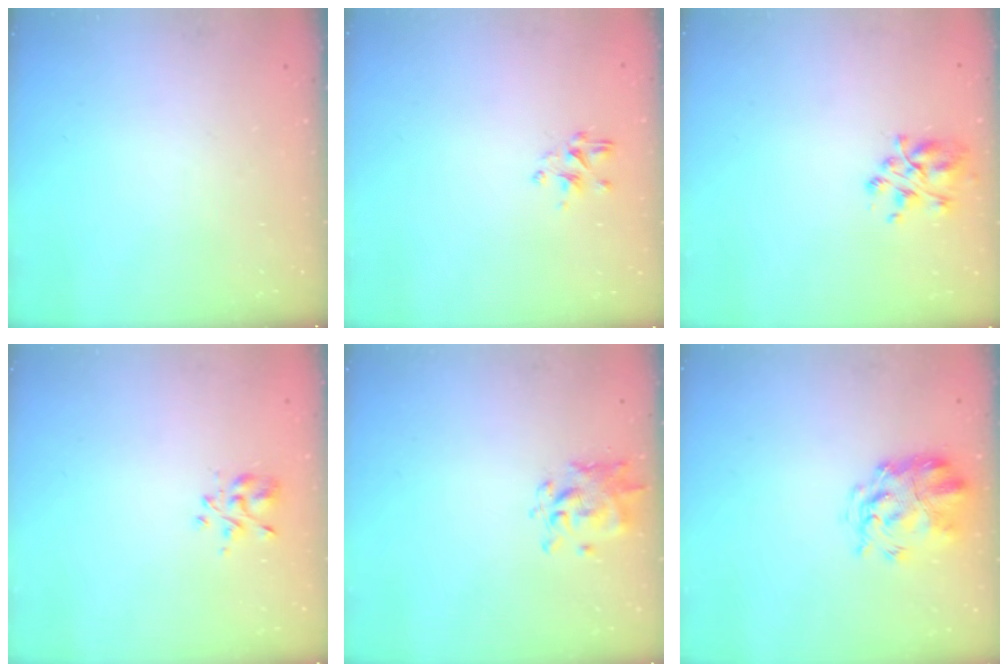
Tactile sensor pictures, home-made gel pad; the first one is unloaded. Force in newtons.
{"total": 2.4, "press": 2.2, "slide": 1.0}
{"total": 5.8, "press": 5.7, "slide": 1.2}
{"total": 2.8, "press": 2.6, "slide": 1.0}
{"total": 1.3, "press": 1.2, "slide": 0.4}
{"total": 4.0, "press": 3.7, "slide": 1.5}